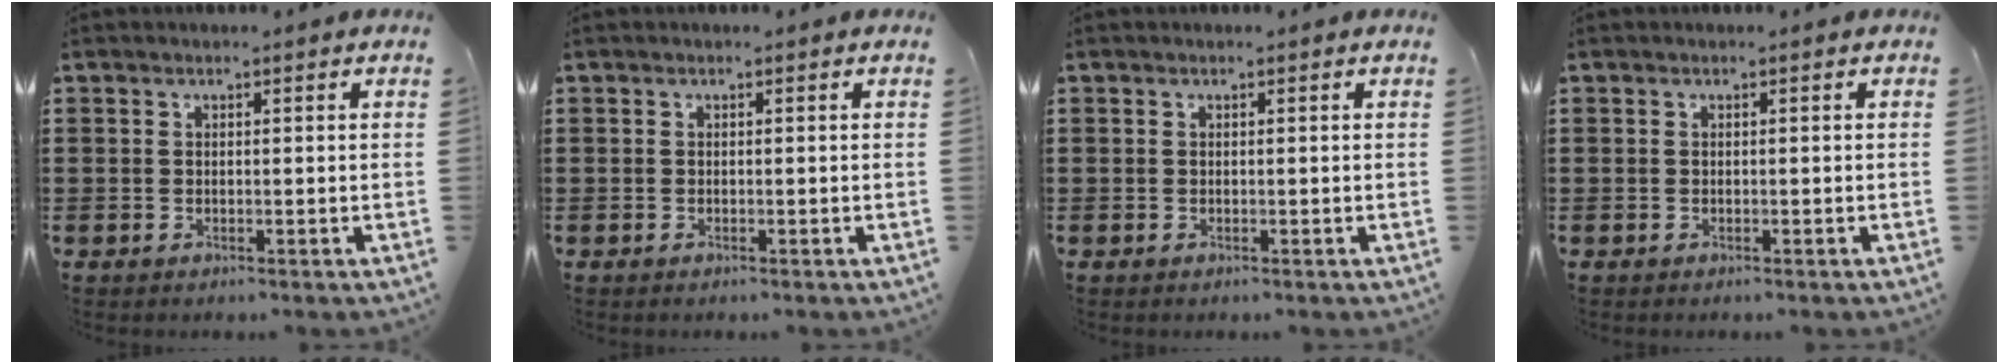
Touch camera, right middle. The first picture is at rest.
{"total": 0.0}
{"total": 0.0}
{"total": 0.0}